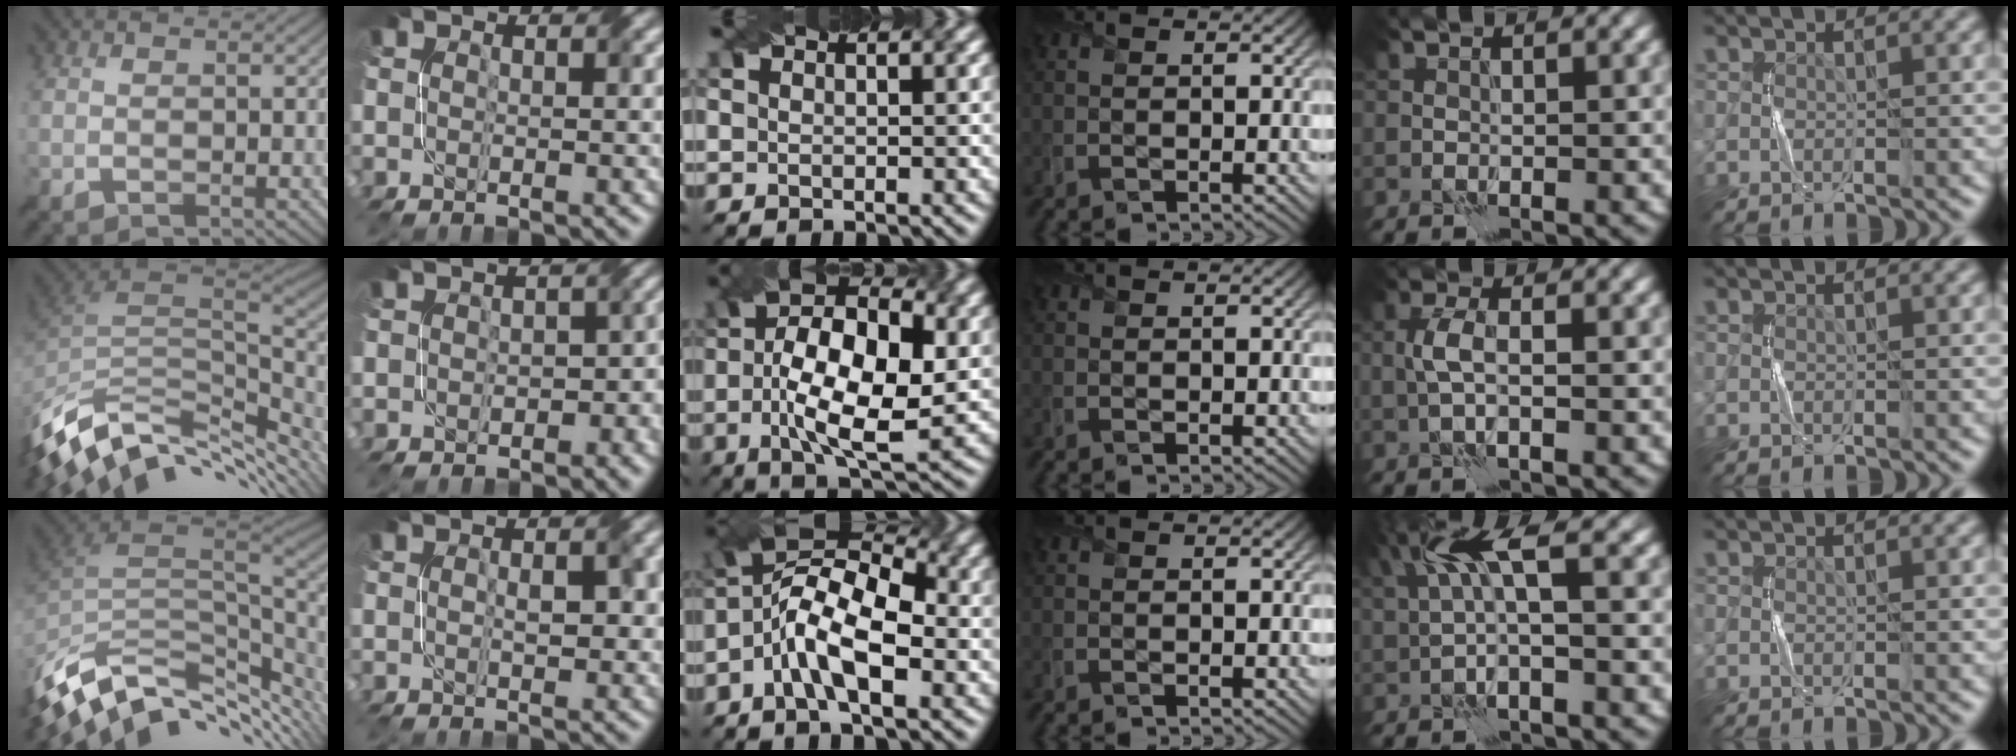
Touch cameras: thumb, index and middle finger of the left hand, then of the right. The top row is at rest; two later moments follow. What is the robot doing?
{"motion": "twist", "object": "screw"}